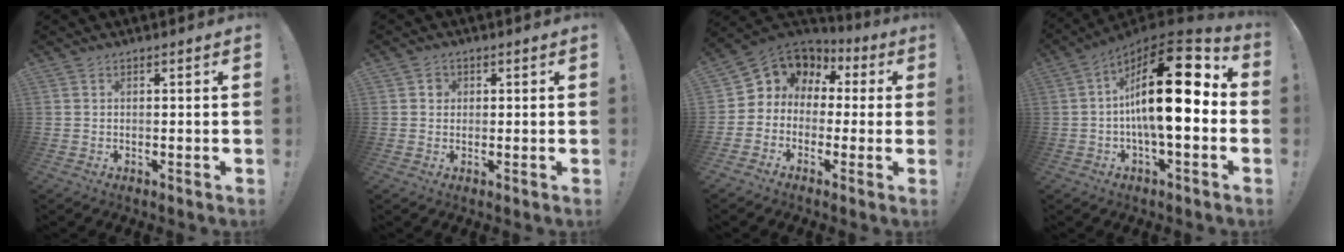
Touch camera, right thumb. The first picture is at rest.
{"total": 2.3, "force": [0.2, 2.2, 0.8], "torque": [-0.009, 0.005, 0.001]}
{"total": 6.4, "force": [0.2, 6.1, 1.9], "torque": [-0.024, -0.009, 0.009]}
{"total": 22.7, "force": [2.1, 7.9, 21.2], "torque": [-0.343, -0.012, 0.029]}